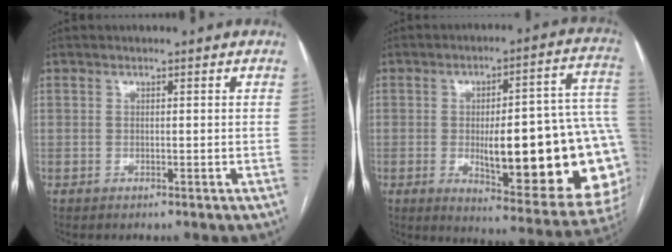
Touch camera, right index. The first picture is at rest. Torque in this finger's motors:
{"motor_torque": [2.14, 0.00, 1.05, 0.21]}